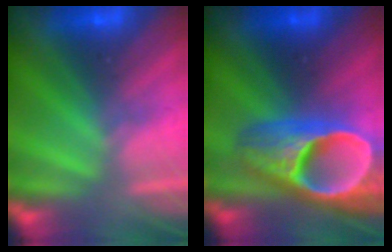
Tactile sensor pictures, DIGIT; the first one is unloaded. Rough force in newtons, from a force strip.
{"total": 8.6}